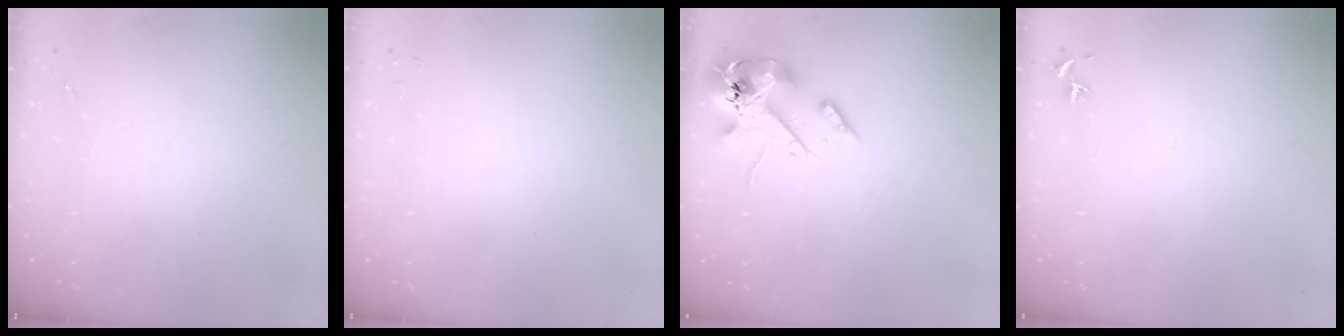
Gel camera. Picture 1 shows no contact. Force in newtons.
{"total": 2.0, "press": 2.0, "slide": 0.3}
{"total": 16.8, "press": 16.5, "slide": 2.9}
{"total": 0.8, "press": 0.7, "slide": 0.3}